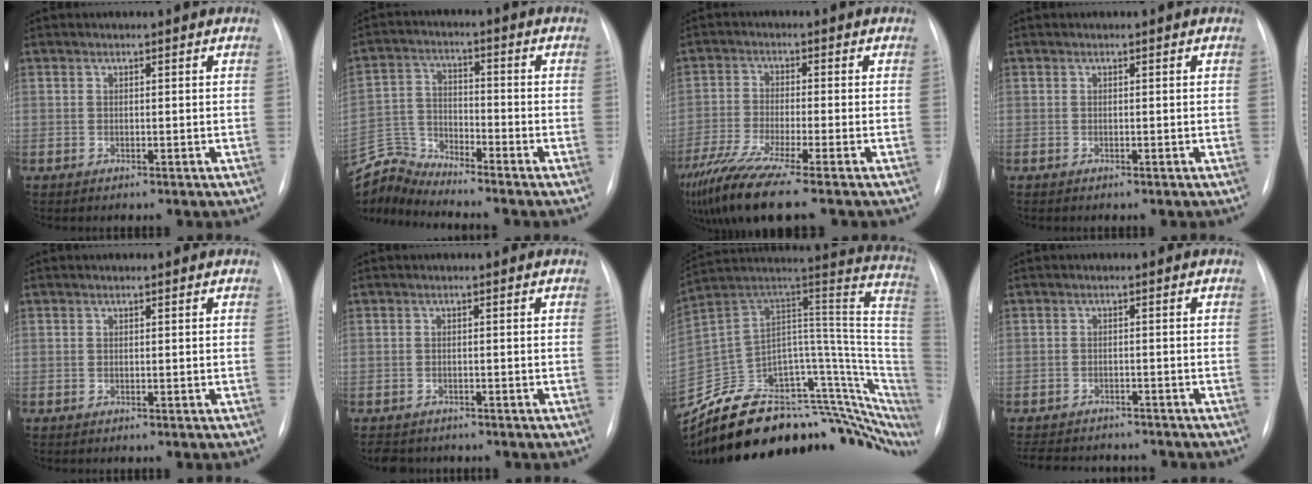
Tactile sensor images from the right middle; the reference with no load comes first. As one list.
[{"total": 7.3, "force": [-7.1, -1.5, -1.0], "torque": [0.005, 0.007, -0.140]}, {"total": 11.4, "force": [-8.5, -0.6, 7.6], "torque": [-0.143, -0.034, -0.148]}, {"total": 0.0}, {"total": 0.0}, {"total": 3.6, "force": [-3.2, 1.7, 0.5], "torque": [-0.006, -0.003, -0.044]}, {"total": 31.9, "force": [-23.7, 11.2, 18.2], "torque": [-0.169, 0.052, -0.325]}, {"total": 10.9, "force": [-9.8, 3.7, 3.1], "torque": [-0.064, 0.005, -0.124]}]